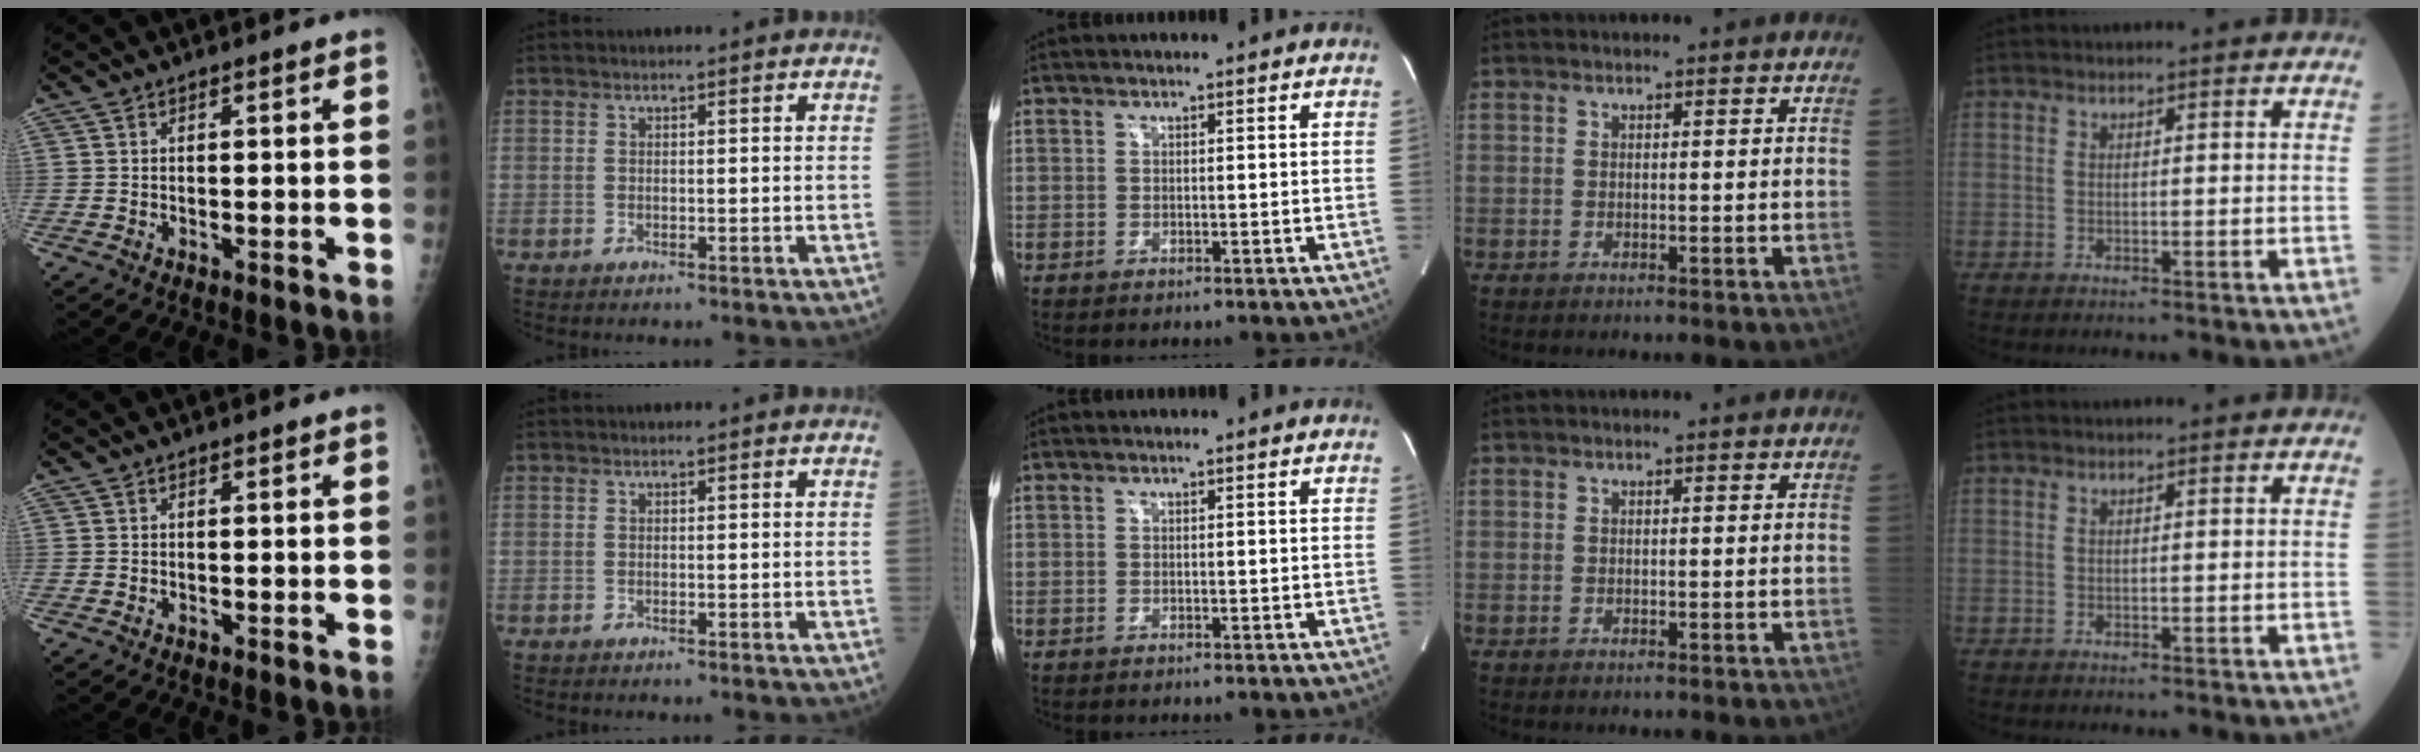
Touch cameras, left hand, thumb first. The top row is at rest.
{}